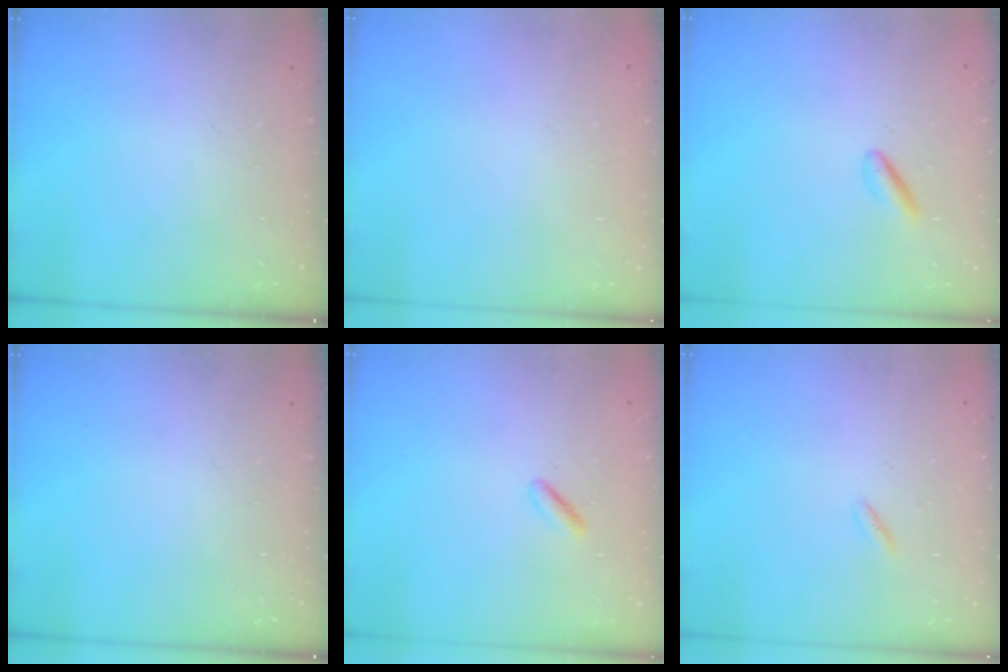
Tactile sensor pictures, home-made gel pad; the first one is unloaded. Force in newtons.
{"total": 2.2, "press": 2.2, "slide": 0.1}
{"total": 1.2, "press": 1.1, "slide": 0.6}
{"total": 0.0}
{"total": 1.4, "press": 1.2, "slide": 0.8}
{"total": 1.8, "press": 1.7, "slide": 0.7}